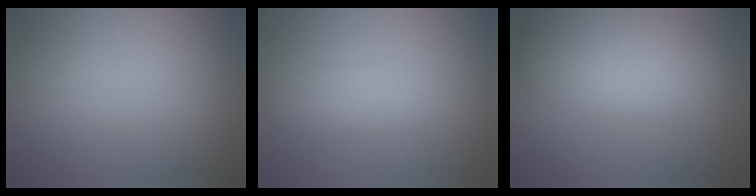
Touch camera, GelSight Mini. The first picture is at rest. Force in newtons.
{"total": 2.0, "press": 2.0, "slide": 0.1}
{"total": 7.5, "press": 7.5, "slide": 0.2}